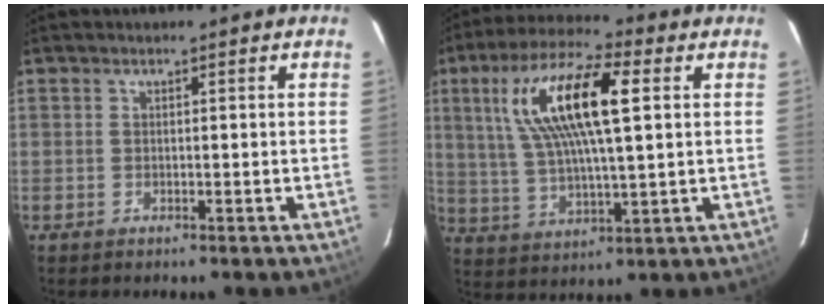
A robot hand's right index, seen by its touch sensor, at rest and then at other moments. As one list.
[{"total": 17.0, "force": [5.1, 4.8, 15.5], "torque": [-0.300, 0.022, 0.095]}]